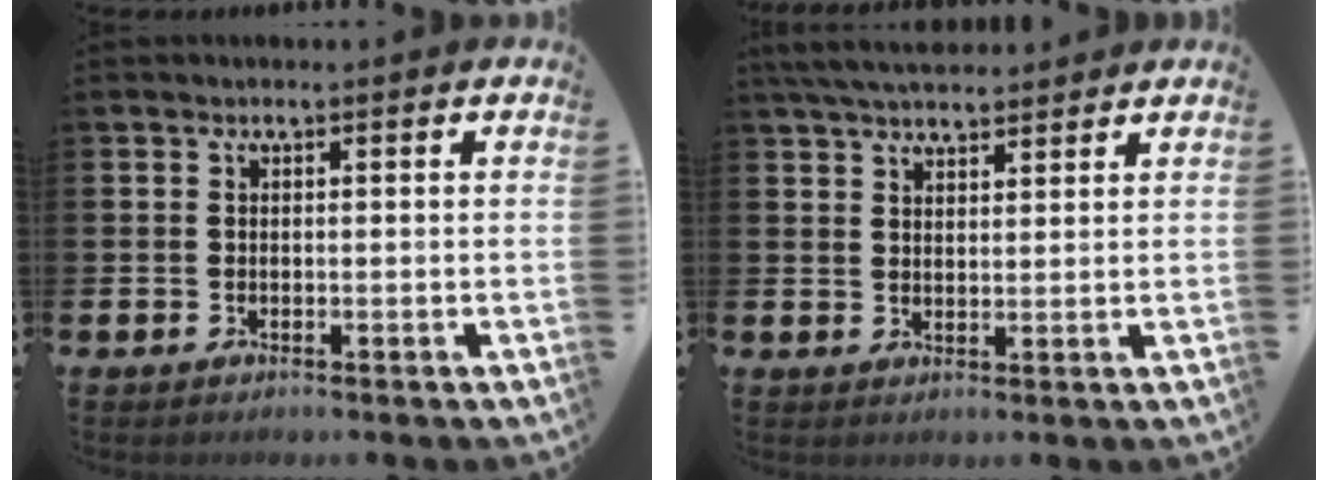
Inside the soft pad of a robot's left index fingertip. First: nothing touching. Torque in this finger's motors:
{"motor_torque": [1.15, -0.99, 0.48, 0.13]}